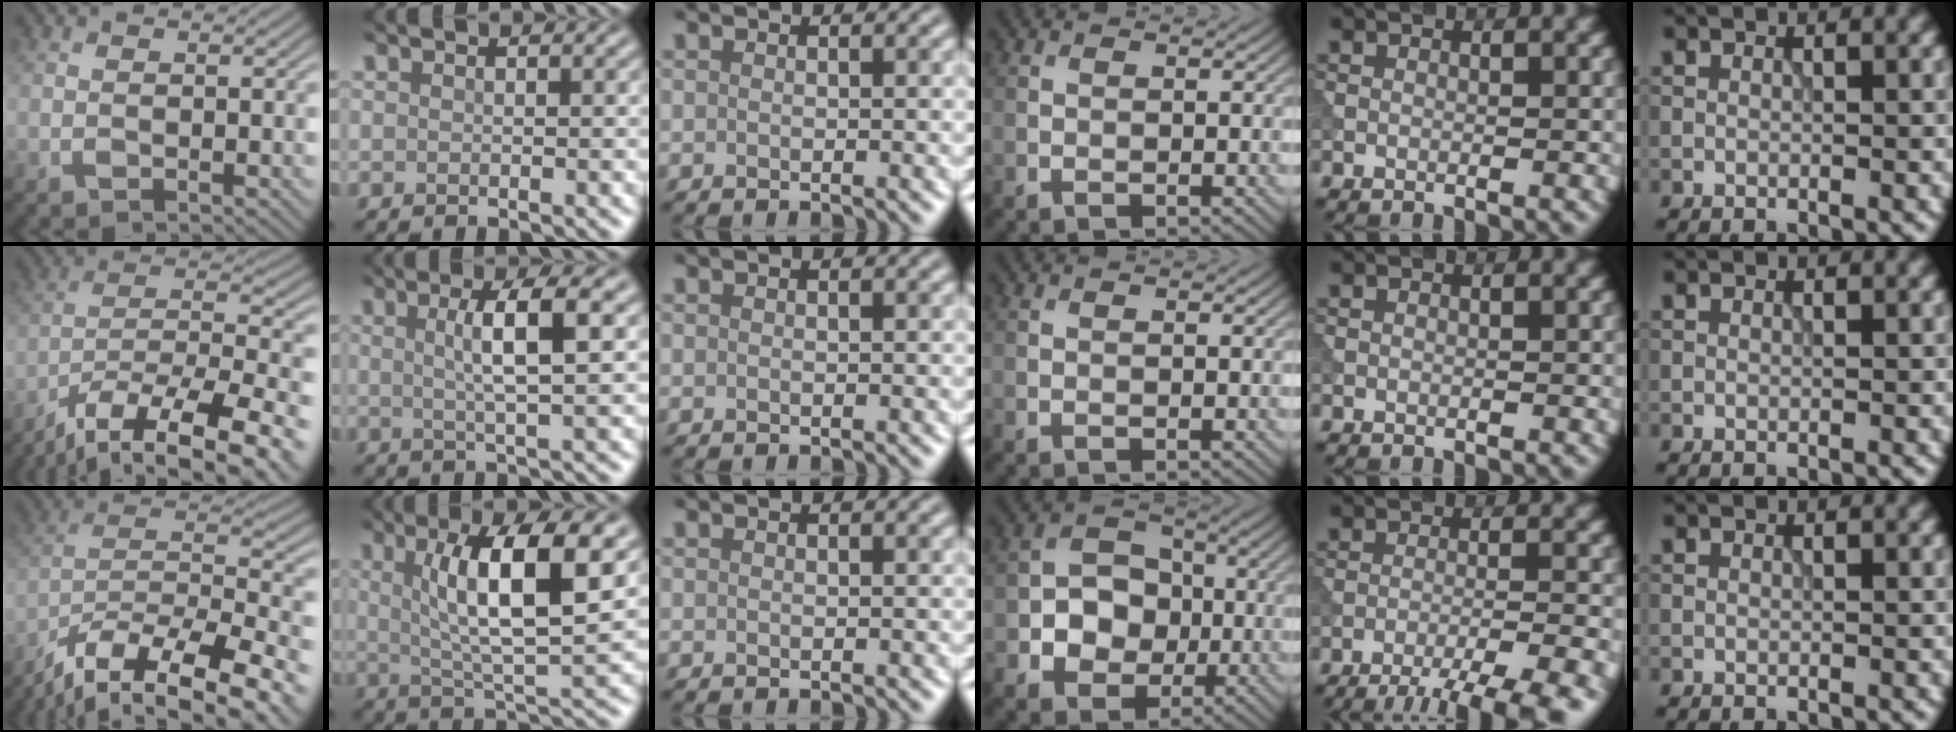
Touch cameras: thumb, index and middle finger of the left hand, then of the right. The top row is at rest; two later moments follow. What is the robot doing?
{"motion": "extract", "object": "tissue"}